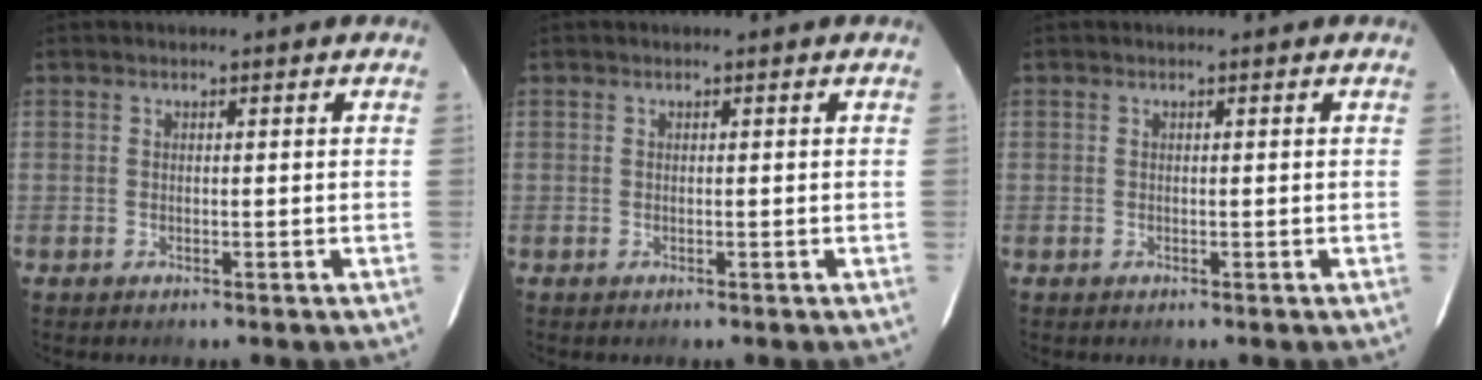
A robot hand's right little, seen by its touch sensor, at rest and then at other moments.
{"total": 0.0}
{"total": 0.0}